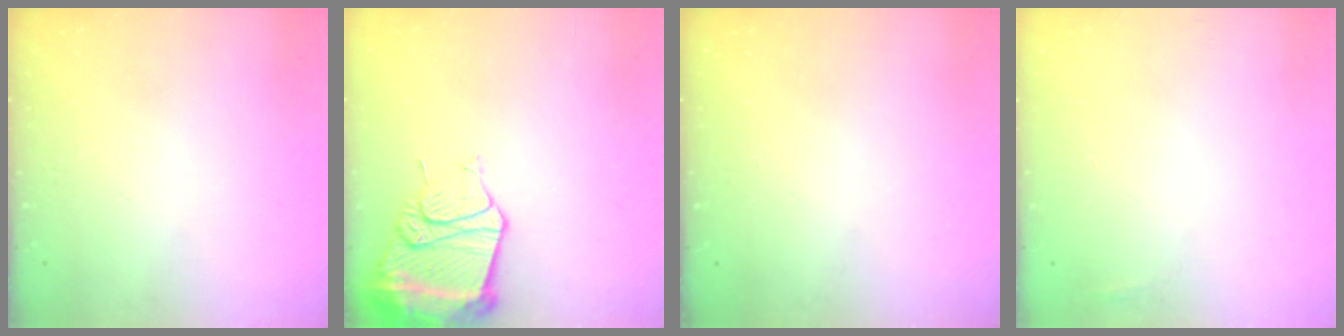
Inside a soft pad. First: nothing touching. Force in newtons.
{"total": 14.5, "press": 14.4, "slide": 1.7}
{"total": 0.0}
{"total": 9.7, "press": 4.2, "slide": 8.8}